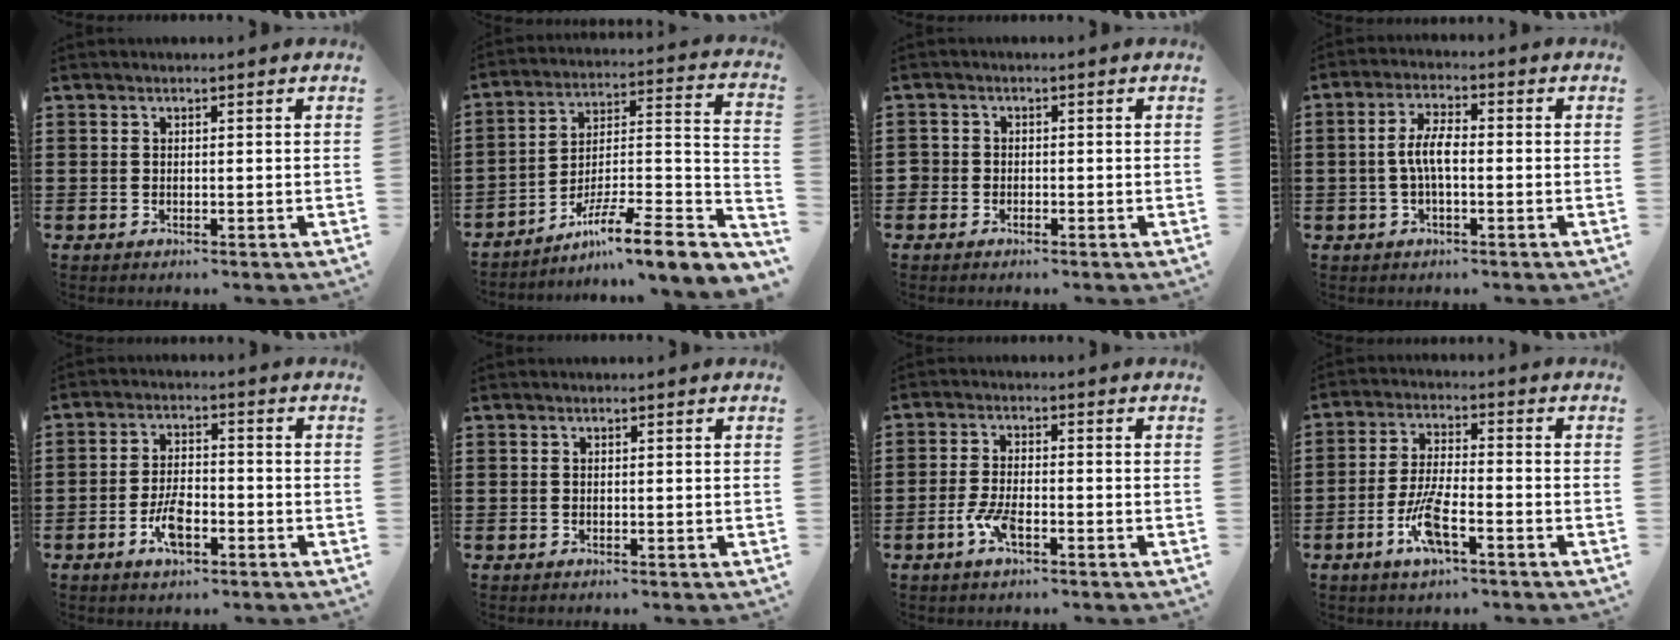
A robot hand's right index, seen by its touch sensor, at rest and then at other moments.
{"total": 8.4, "force": [-5.8, 1.0, 6.1], "torque": [-0.093, -0.005, -0.115]}
{"total": 1.3, "force": [-0.7, 1.1, 0.1], "torque": [-0.005, 0.002, -0.016]}
{"total": 5.0, "force": [-0.7, 1.7, 4.7], "torque": [-0.104, -0.001, -0.019]}
{"total": 5.4, "force": [-2.3, 2.4, 4.3], "torque": [-0.090, 0.003, -0.045]}
{"total": 0.0}
{"total": 4.6, "force": [-2.1, 1.5, 3.7], "torque": [-0.091, -0.005, -0.046]}
{"total": 7.1, "force": [-3.4, 1.6, 6.0], "torque": [-0.138, -0.011, -0.067]}